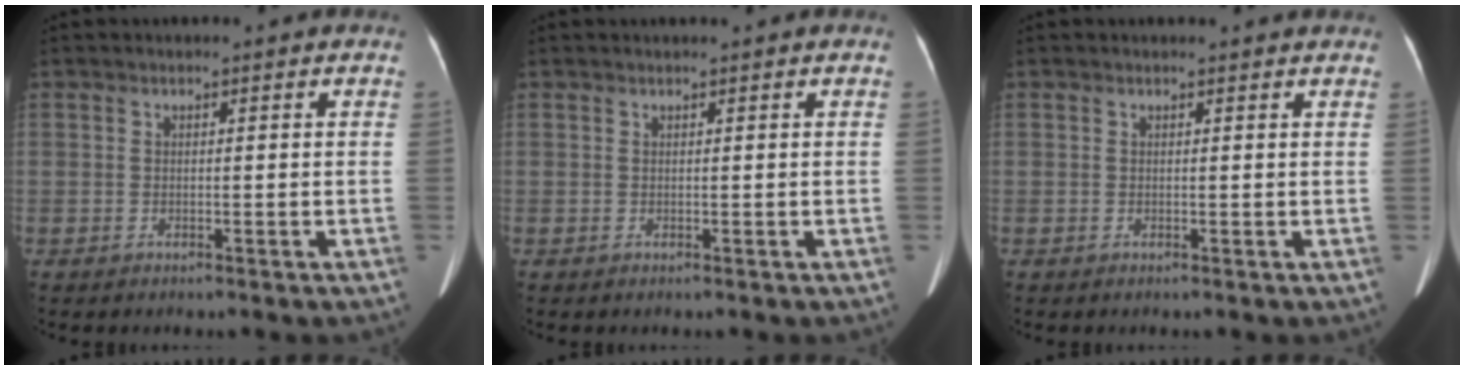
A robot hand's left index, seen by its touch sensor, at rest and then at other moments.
{"total": 1.1, "force": [1.0, -0.1, 0.5], "torque": [-0.007, 0.012, 0.019]}
{"total": 2.9, "force": [2.8, 0.2, 0.6], "torque": [-0.011, 0.011, 0.027]}